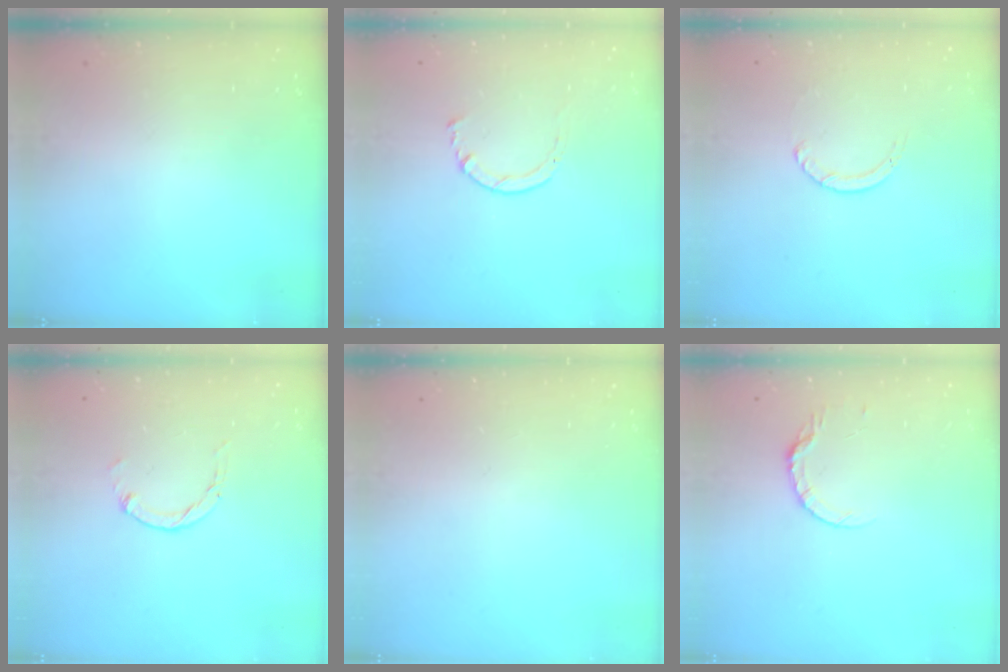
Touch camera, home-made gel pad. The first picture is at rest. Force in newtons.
{"total": 2.0, "press": 1.9, "slide": 0.3}
{"total": 1.1, "press": 1.1, "slide": 0.1}
{"total": 1.1, "press": 1.1, "slide": 0.2}
{"total": 0.0}
{"total": 5.3, "press": 5.2, "slide": 0.6}